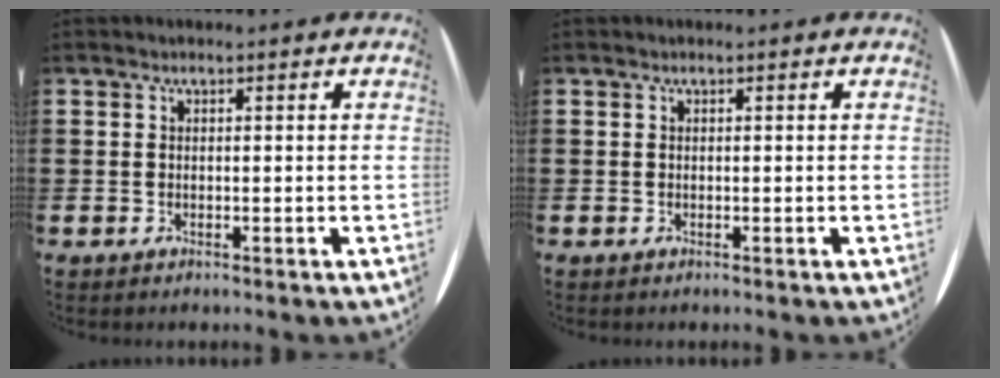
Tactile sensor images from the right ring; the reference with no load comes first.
{"total": 0.0}